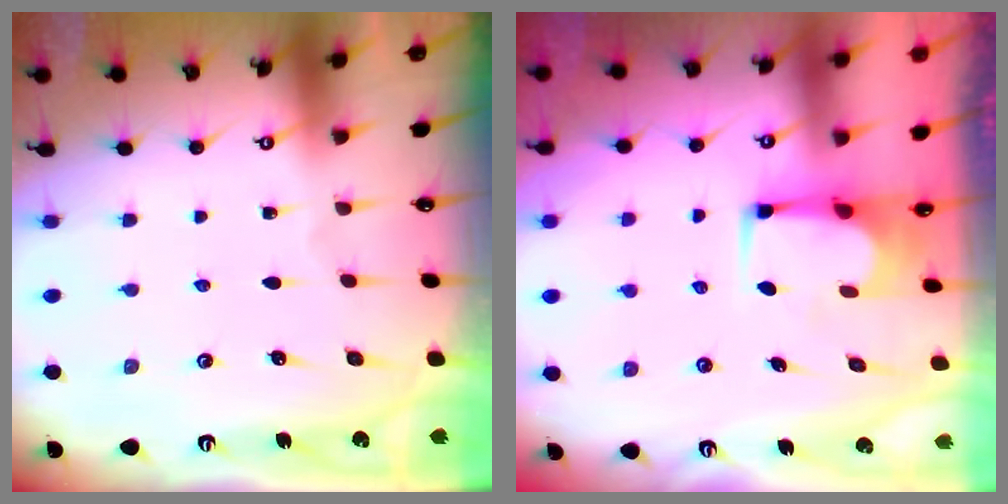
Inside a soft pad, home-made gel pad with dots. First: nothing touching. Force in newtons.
{"total": 2.1, "press": 2.1, "slide": 0.1}